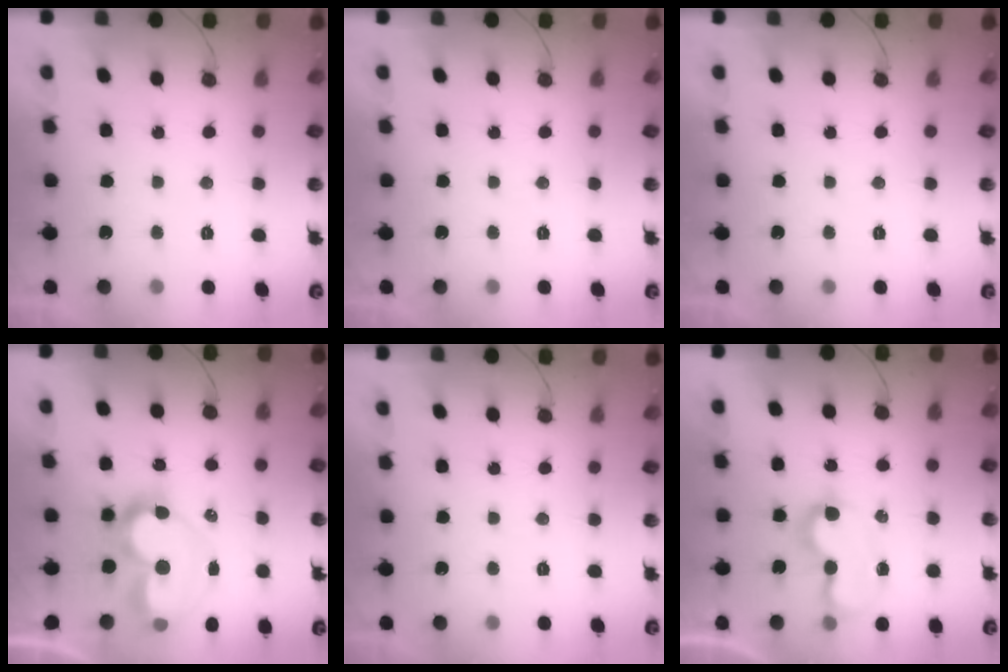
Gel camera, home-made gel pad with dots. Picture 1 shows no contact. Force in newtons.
{"total": 0.0}
{"total": 0.0}
{"total": 12.2, "press": 12.1, "slide": 1.6}
{"total": 0.0}
{"total": 7.2, "press": 7.2, "slide": 0.2}